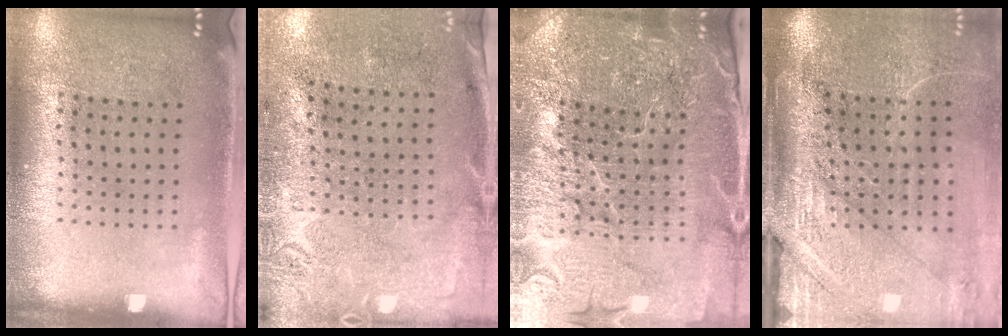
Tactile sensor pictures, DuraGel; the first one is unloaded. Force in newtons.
{"total": 2.8, "press": 2.2, "slide": 1.8}
{"total": 5.5, "press": 5.1, "slide": 2.1}
{"total": 4.2, "press": 3.6, "slide": 2.1}